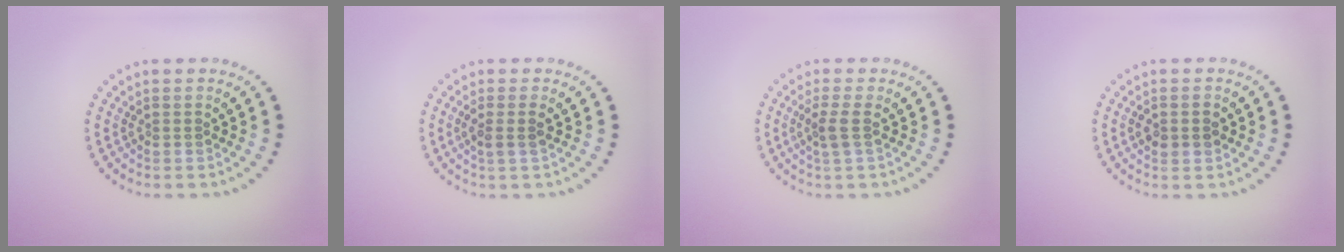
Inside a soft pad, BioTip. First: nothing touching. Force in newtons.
{"total": 1.5, "press": 1.2, "slide": 0.8}
{"total": 1.6, "press": 1.4, "slide": 0.8}
{"total": 2.2, "press": 2.2, "slide": 0.1}